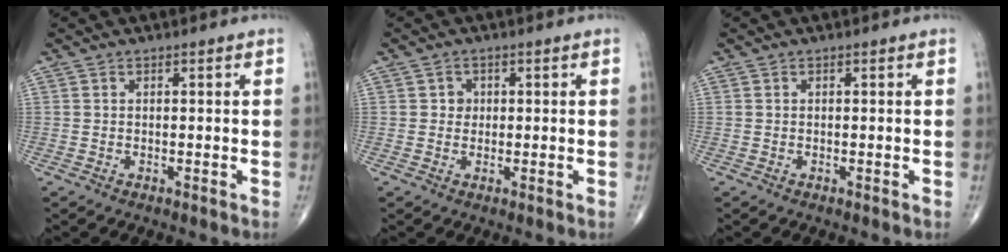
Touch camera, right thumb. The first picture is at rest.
{"total": 1.7, "force": [0.2, 1.6, 0.6], "torque": [0.003, 0.003, 0.001]}
{"total": 0.0}